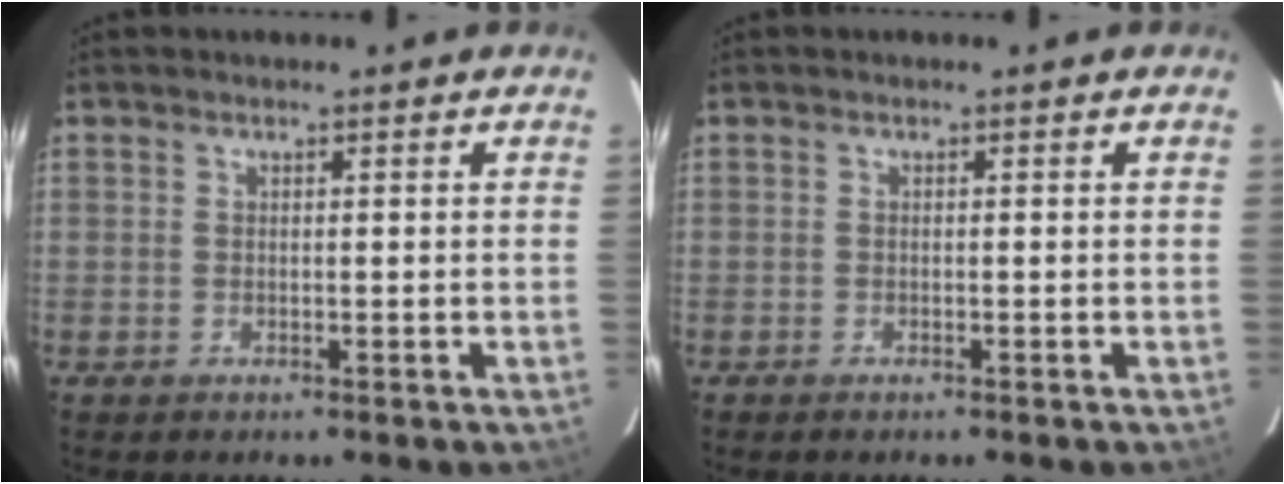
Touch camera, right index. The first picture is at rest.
{"total": 0.6, "force": [-0.6, 0.1, 0.3], "torque": [-0.010, -0.002, -0.008]}